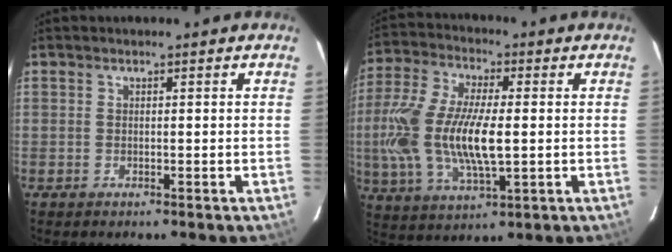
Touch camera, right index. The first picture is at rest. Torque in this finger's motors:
{"motor_torque": [0.68, -0.19, 1.05, 0.21]}